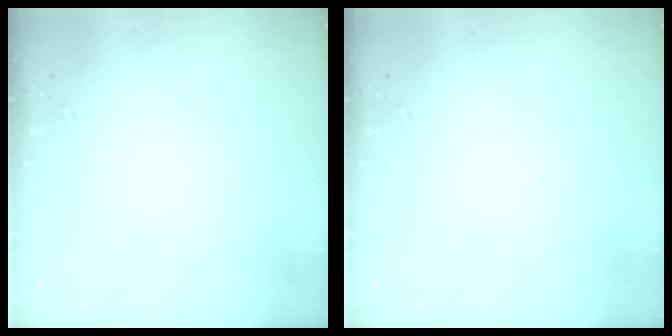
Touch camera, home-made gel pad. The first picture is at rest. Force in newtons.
{"total": 0.0}